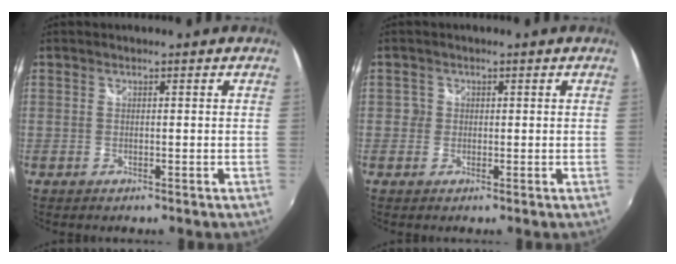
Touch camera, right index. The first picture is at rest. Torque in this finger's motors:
{"motor_torque": [-0.06, -0.06, 0.00, 0.01]}